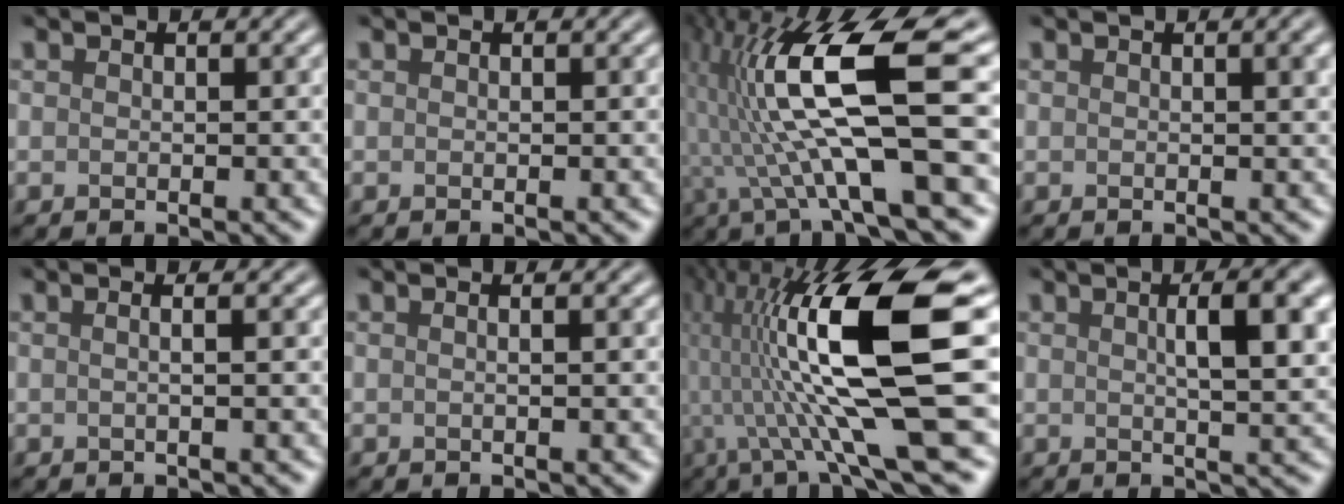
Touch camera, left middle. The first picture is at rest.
{"total": 0.0}
{"total": 12.4, "force": [0.2, 2.8, 12.0], "torque": [-0.231, 0.018, 0.010]}
{"total": 2.3, "force": [0.6, 0.8, 2.1], "torque": [-0.016, 0.009, 0.008]}
{"total": 2.5, "force": [0.6, 1.3, 2.1], "torque": [-0.008, 0.011, -0.022]}
{"total": 1.6, "force": [0.4, 0.9, 1.3], "torque": [0.001, 0.000, -0.016]}
{"total": 14.8, "force": [1.4, 3.6, 14.3], "torque": [-0.262, 0.007, 0.029]}
{"total": 5.7, "force": [1.3, 1.4, 5.4], "torque": [-0.060, 0.014, 0.020]}